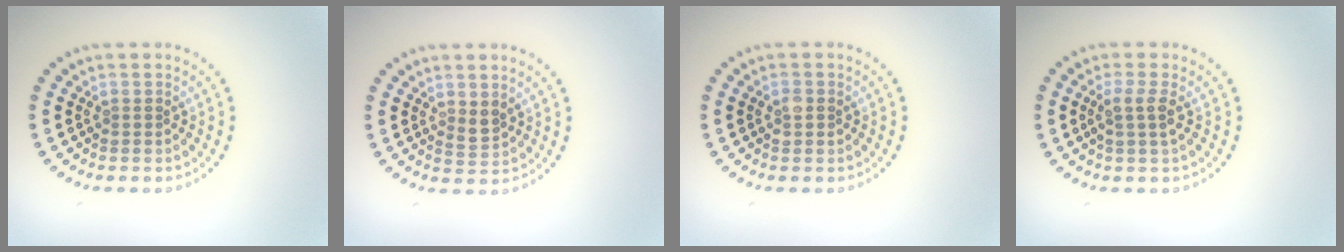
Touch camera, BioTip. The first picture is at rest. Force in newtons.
{"total": 1.3, "press": 1.2, "slide": 0.6}
{"total": 1.4, "press": 1.4, "slide": 0.0}
{"total": 1.9, "press": 1.6, "slide": 1.0}